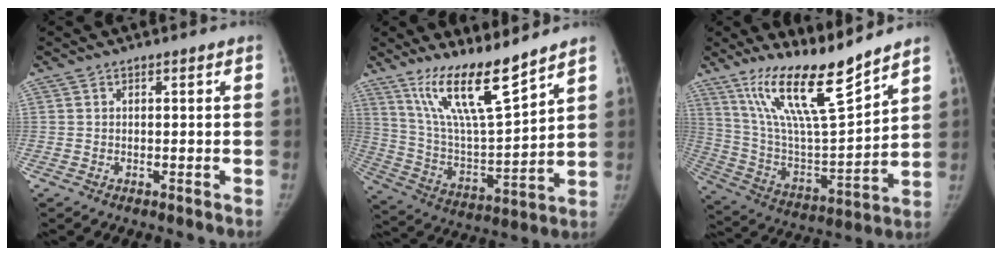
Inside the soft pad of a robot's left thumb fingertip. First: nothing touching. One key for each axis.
{"total": 16.0, "fx": 11.7, "fy": 2.5, "fz": 10.6, "tx": -0.175, "ty": -0.074, "tz": 0.229}
{"total": 18.4, "fx": 13.8, "fy": 2.6, "fz": 11.9, "tx": -0.189, "ty": -0.083, "tz": 0.262}